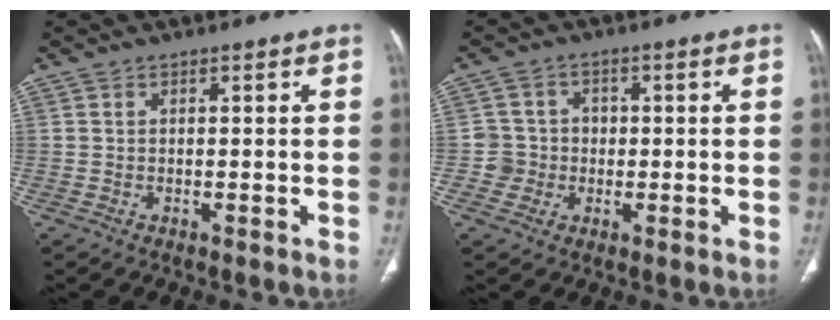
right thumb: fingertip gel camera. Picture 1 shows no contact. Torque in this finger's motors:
{"motor_torque": [-0.10, 0.24, -0.04, 0.43, -0.04]}